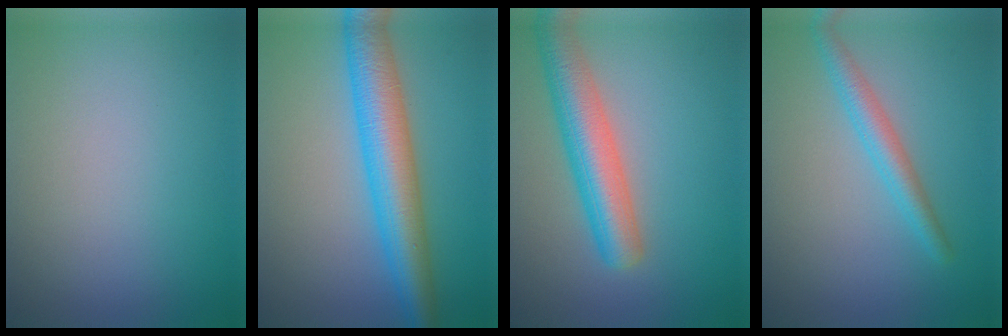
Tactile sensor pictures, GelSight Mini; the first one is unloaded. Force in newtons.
{"total": 7.1, "press": 7.1, "slide": 0.0}
{"total": 6.2, "press": 6.2, "slide": 0.3}
{"total": 2.7, "press": 2.7, "slide": 0.1}